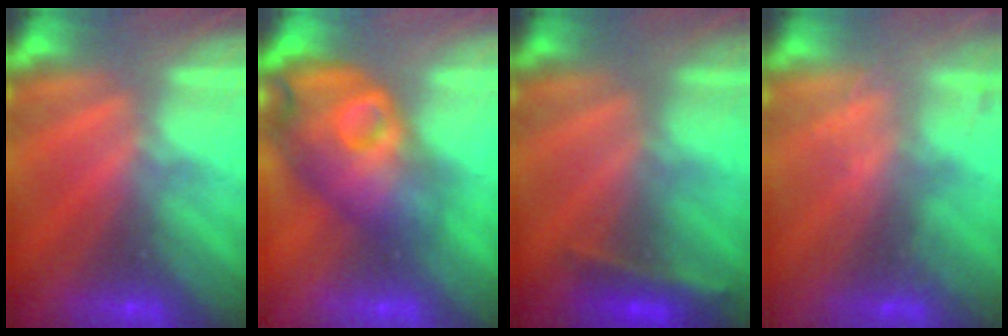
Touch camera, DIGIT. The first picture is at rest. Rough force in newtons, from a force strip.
{"total": 4.0}
{"total": 2.4}
{"total": 2.1}